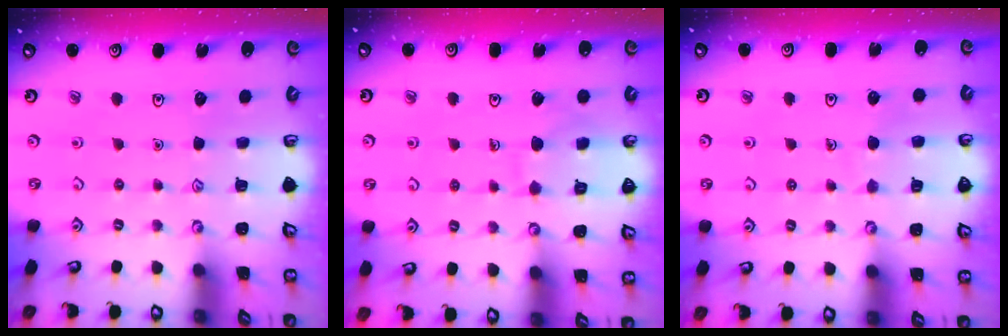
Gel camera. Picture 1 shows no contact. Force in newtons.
{"total": 7.3, "press": 7.2, "slide": 0.7}
{"total": 4.3, "press": 4.3, "slide": 0.4}